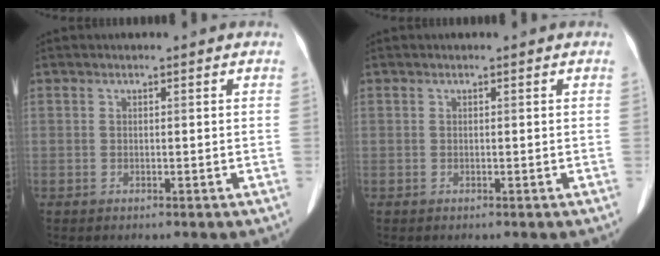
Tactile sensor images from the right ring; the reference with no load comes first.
{"total": 0.0}